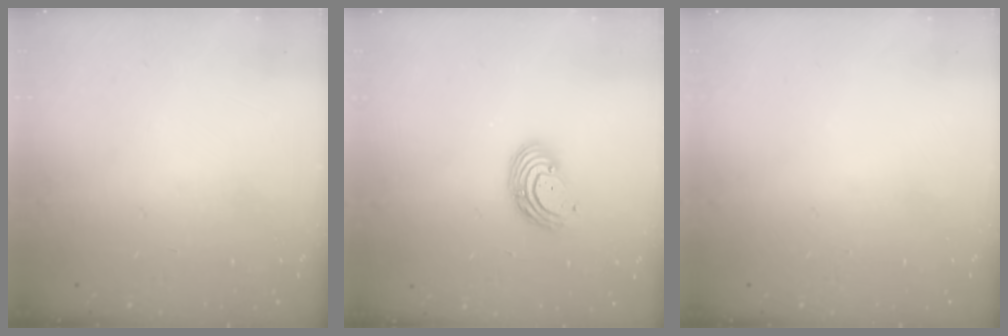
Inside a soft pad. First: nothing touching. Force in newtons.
{"total": 7.1, "press": 7.0, "slide": 1.3}
{"total": 0.0}